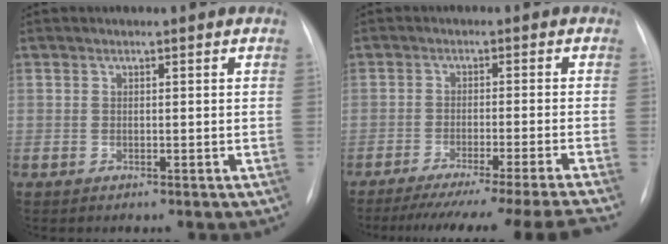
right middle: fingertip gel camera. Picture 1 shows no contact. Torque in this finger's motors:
{"motor_torque": [0.38, -0.39, 0.20, 0.10]}